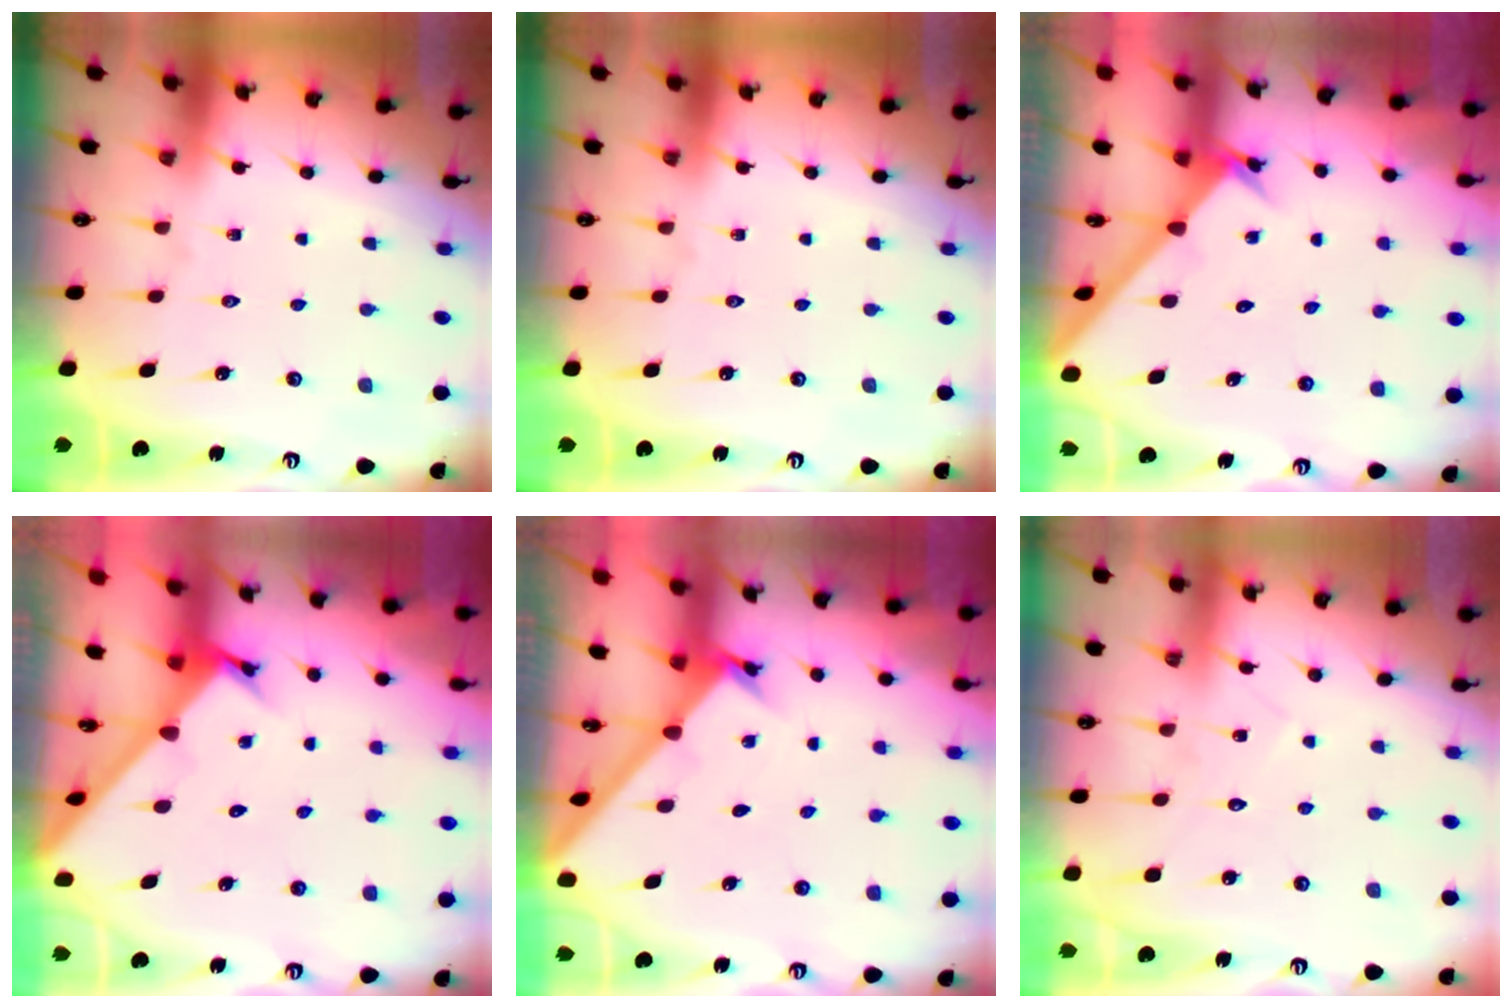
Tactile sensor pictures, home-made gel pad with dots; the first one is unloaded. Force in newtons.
{"total": 0.0}
{"total": 2.0, "press": 2.0, "slide": 0.2}
{"total": 2.4, "press": 2.4, "slide": 0.2}
{"total": 1.8, "press": 1.8, "slide": 0.2}
{"total": 6.6, "press": 6.6, "slide": 0.5}